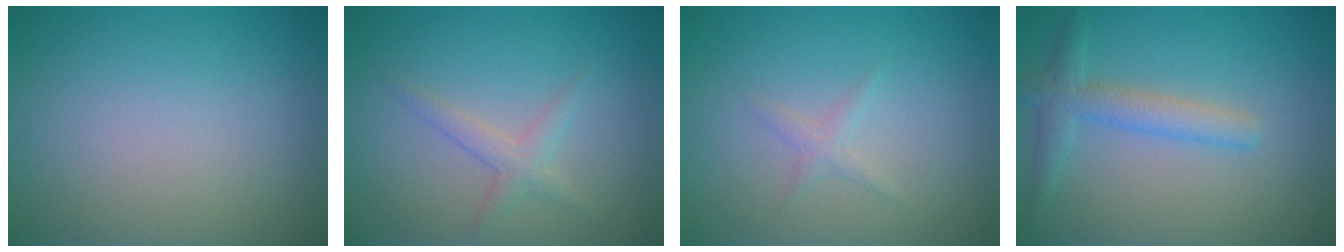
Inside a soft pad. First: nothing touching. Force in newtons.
{"total": 1.8, "press": 1.8, "slide": 0.1}
{"total": 1.0, "press": 1.0, "slide": 0.1}
{"total": 2.8, "press": 2.8, "slide": 0.1}